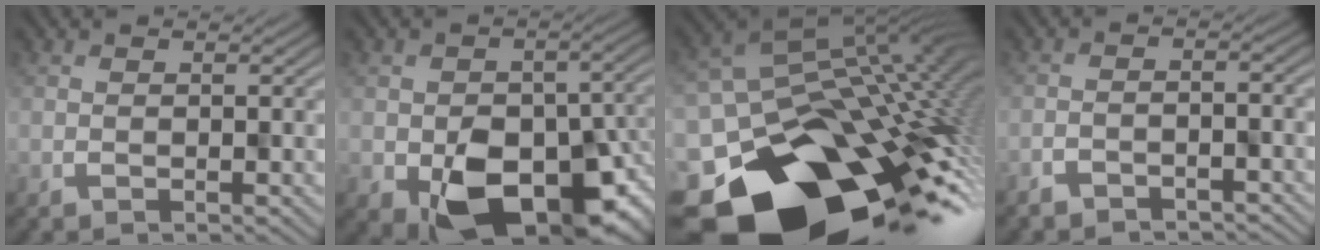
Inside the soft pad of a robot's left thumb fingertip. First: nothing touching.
{"total": 13.3, "force": [-5.0, 8.6, 8.7], "torque": [-0.128, -0.043, -0.068]}
{"total": 18.3, "force": [-7.6, 12.2, 11.3], "torque": [-0.204, -0.036, -0.096]}
{"total": 3.4, "force": [-3.3, 0.8, 0.7], "torque": [-0.019, -0.009, -0.050]}